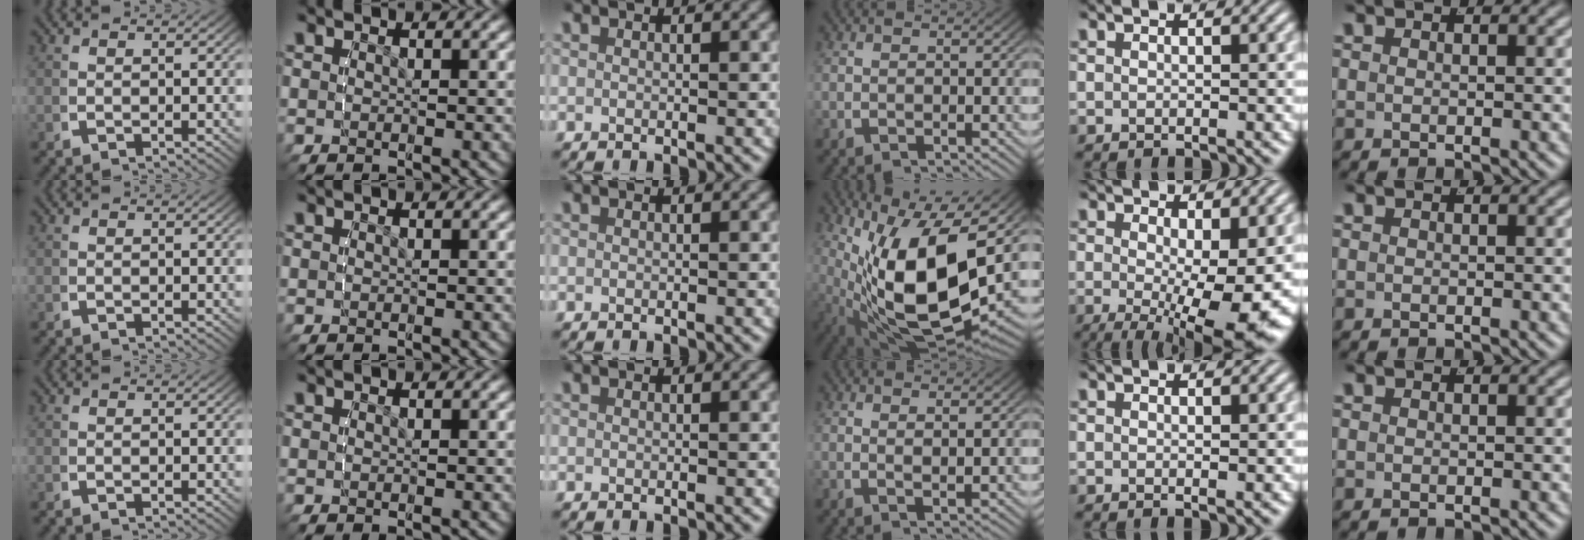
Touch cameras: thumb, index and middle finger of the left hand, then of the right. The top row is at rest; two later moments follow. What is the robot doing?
{"motion": "lift_and_place", "object": "glue stick"}